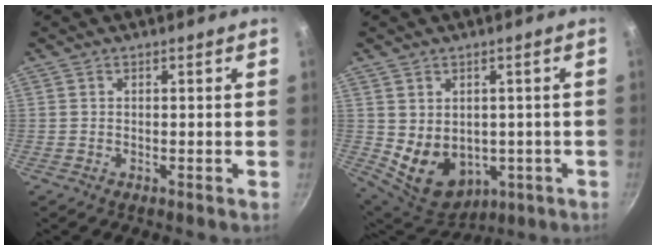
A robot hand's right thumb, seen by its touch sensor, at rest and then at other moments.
{"total": 11.6, "force": [-0.8, 9.0, 7.3], "torque": [-0.097, -0.017, 0.018]}